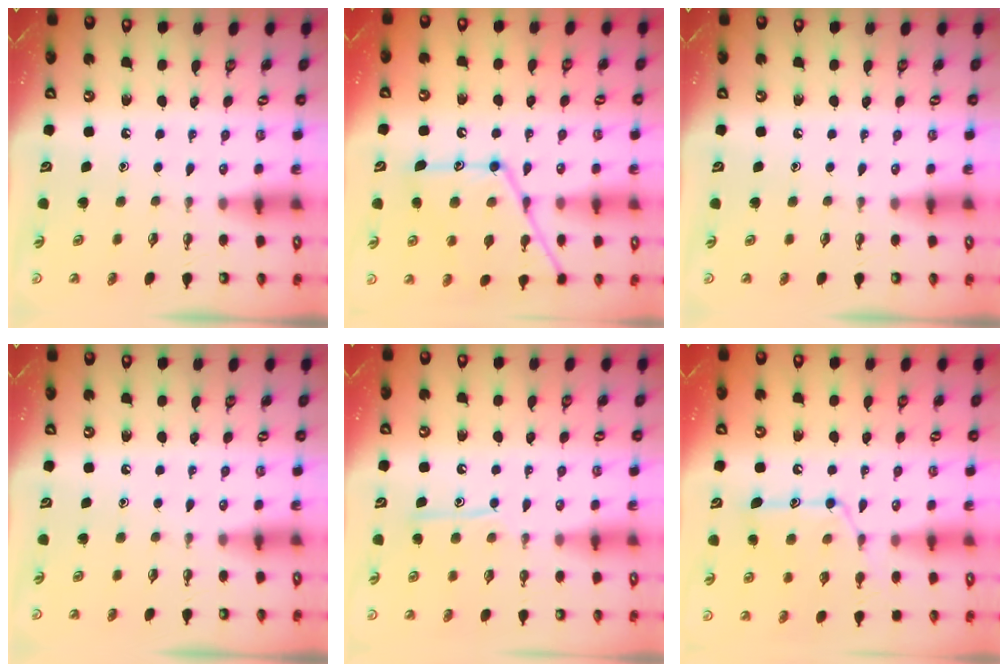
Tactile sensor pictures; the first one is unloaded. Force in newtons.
{"total": 16.5, "press": 16.5, "slide": 1.2}
{"total": 0.0}
{"total": 0.0}
{"total": 8.5, "press": 8.5, "slide": 0.6}
{"total": 15.0, "press": 15.0, "slide": 1.1}